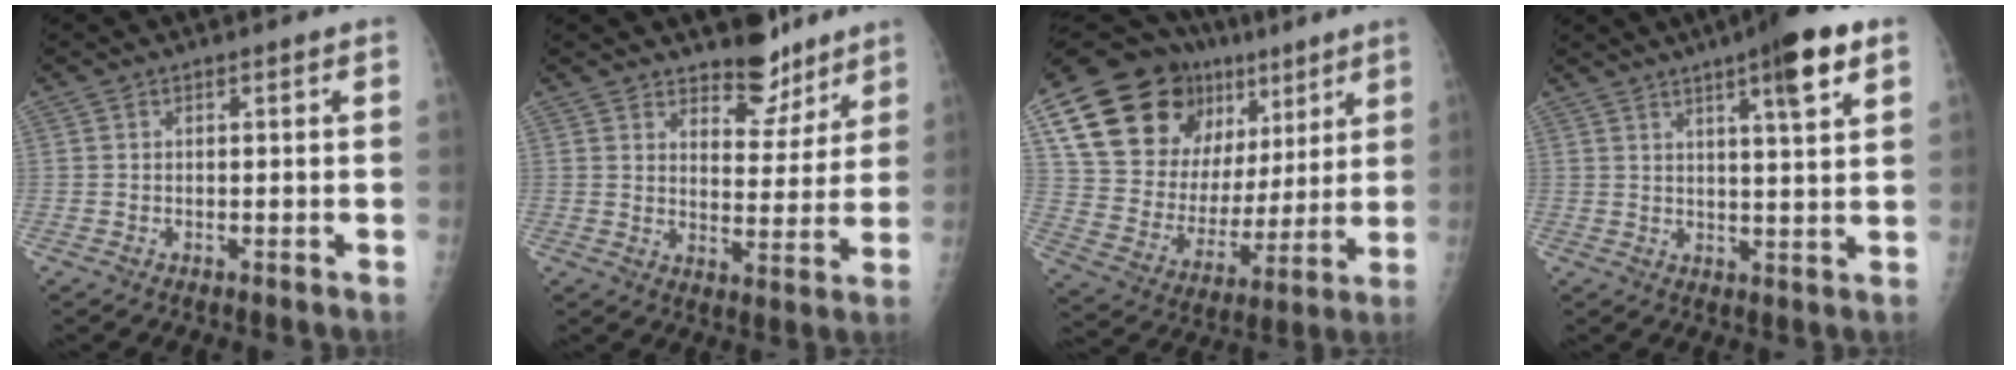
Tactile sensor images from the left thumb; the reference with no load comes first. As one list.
[{"total": 8.9, "force": [7.2, 4.1, 3.3], "torque": [-0.008, -0.053, 0.111]}, {"total": 26.7, "force": [13.6, 16.5, 16.1], "torque": [-0.231, 0.005, 0.241]}, {"total": 10.5, "force": [5.6, 1.4, 8.8], "torque": [-0.123, -0.019, 0.077]}]